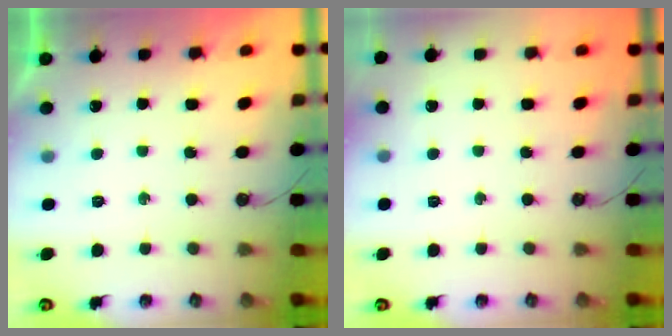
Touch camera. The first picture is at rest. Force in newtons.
{"total": 0.0}